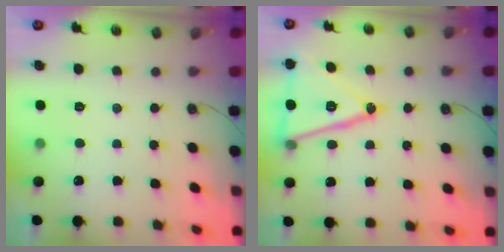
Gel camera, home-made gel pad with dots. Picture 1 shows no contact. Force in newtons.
{"total": 18.7, "press": 18.5, "slide": 3.1}